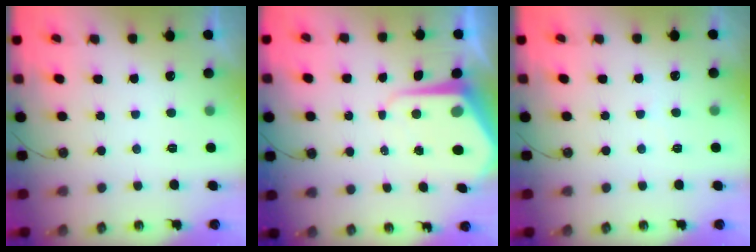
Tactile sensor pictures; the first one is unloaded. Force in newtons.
{"total": 7.8, "press": 7.7, "slide": 0.7}
{"total": 3.2, "press": 3.1, "slide": 0.6}